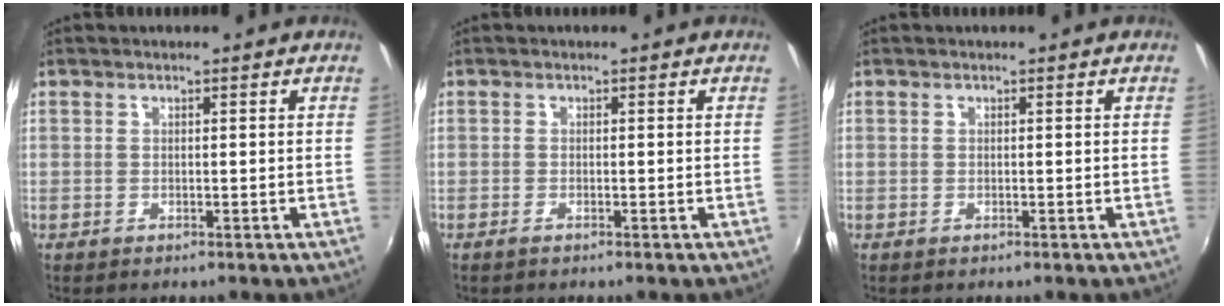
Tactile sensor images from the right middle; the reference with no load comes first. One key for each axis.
{"total": 0.9, "fx": -0.6, "fy": -0.2, "fz": 0.6, "tx": -0.012, "ty": -0.001, "tz": -0.014}
{"total": 0.0}